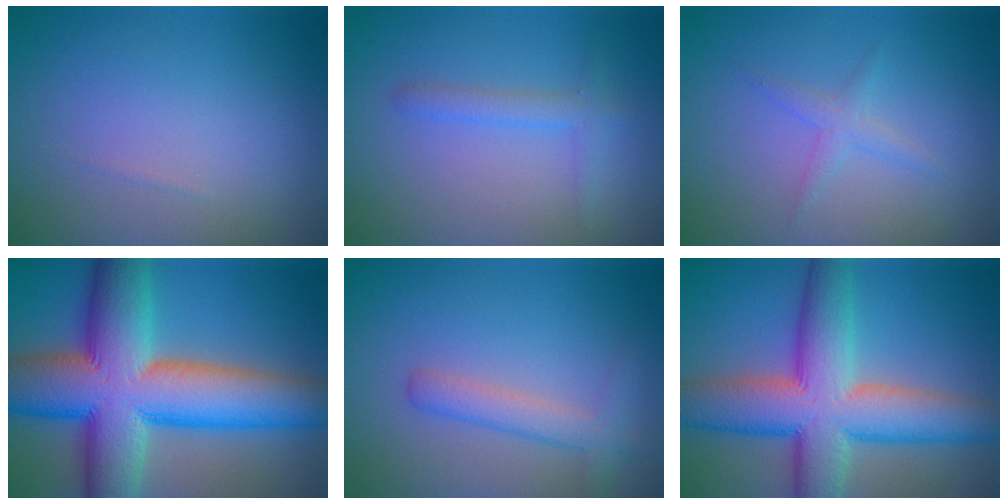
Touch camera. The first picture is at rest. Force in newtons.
{"total": 1.7, "press": 1.7, "slide": 0.1}
{"total": 1.3, "press": 1.3, "slide": 0.0}
{"total": 15.8, "press": 15.8, "slide": 0.3}
{"total": 2.7, "press": 2.7, "slide": 0.1}
{"total": 11.0, "press": 11.0, "slide": 0.3}